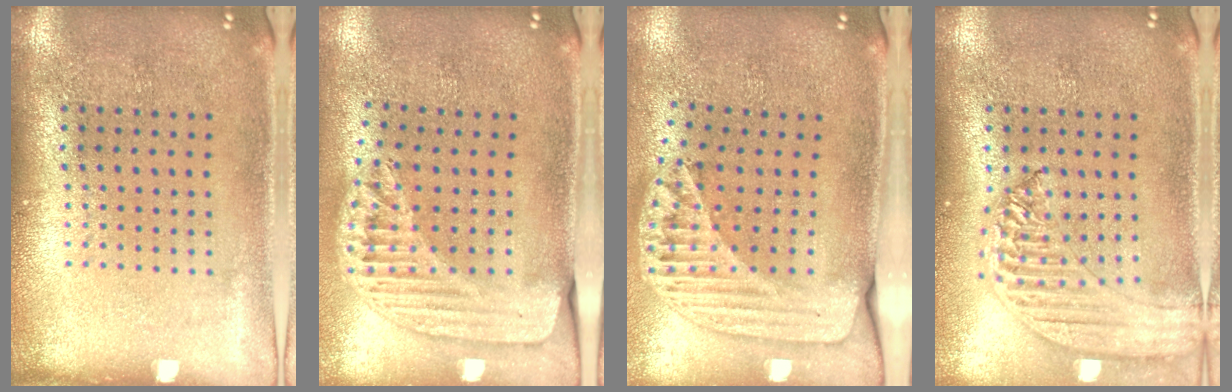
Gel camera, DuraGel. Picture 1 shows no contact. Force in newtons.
{"total": 1.6, "press": 1.5, "slide": 0.4}
{"total": 1.8, "press": 1.5, "slide": 1.0}
{"total": 1.7, "press": 1.6, "slide": 0.5}